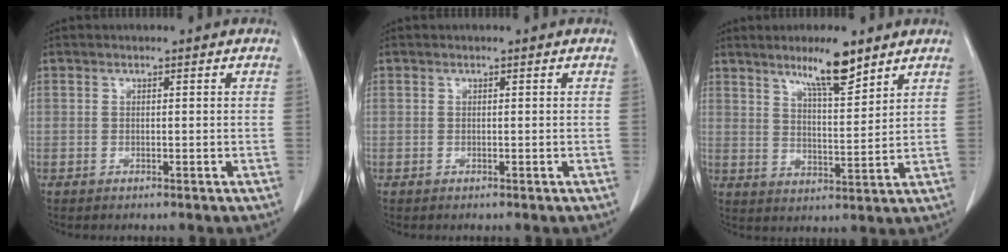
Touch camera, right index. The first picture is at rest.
{"total": 0.0}
{"total": 8.3, "force": [6.0, 1.0, 5.6], "torque": [-0.097, -0.004, 0.105]}